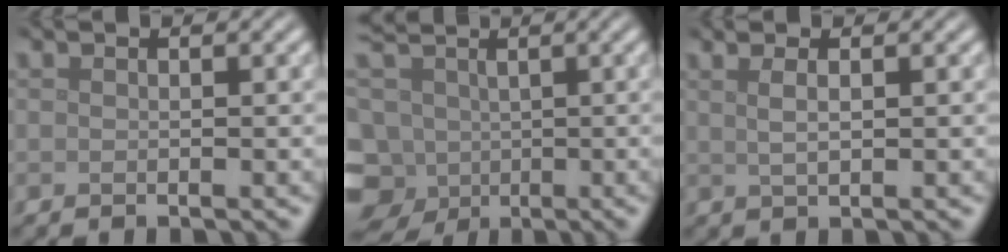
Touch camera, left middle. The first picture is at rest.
{"total": 10.8, "force": [-1.1, 9.2, 5.5], "torque": [-0.140, 0.020, -0.043]}
{"total": 2.5, "force": [1.2, 1.1, 2.0], "torque": [-0.020, 0.002, 0.005]}